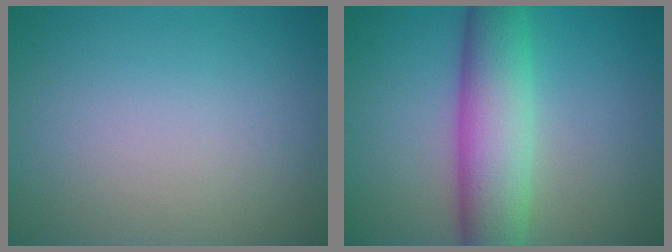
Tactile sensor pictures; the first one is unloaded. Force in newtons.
{"total": 7.5, "press": 7.5, "slide": 0.3}